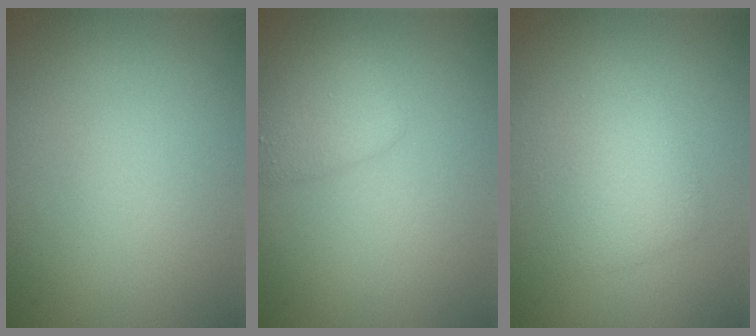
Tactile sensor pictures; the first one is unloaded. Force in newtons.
{"total": 2.4, "press": 2.4, "slide": 0.1}
{"total": 2.9, "press": 2.9, "slide": 0.1}